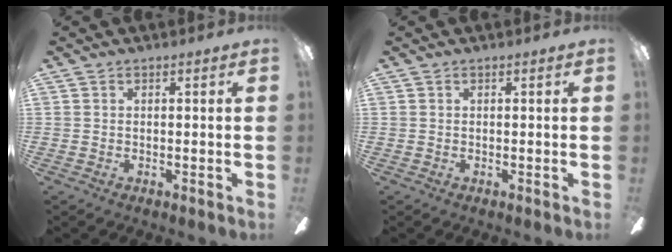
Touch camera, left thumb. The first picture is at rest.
{"total": 0.0}